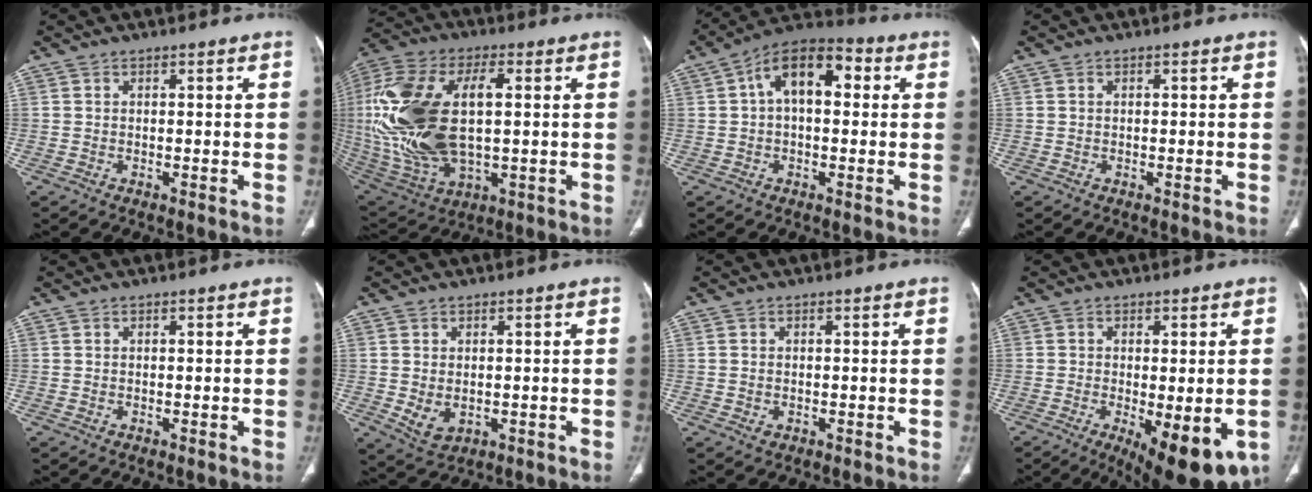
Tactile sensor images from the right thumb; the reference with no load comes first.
{"total": 25.8, "force": [1.6, 13.1, 22.1], "torque": [-0.480, -0.005, 0.035]}
{"total": 12.0, "force": [2.4, 6.6, 9.7], "torque": [-0.142, 0.036, 0.029]}
{"total": 0.0}
{"total": 0.0}
{"total": 4.3, "force": [-0.3, 3.1, 3.0], "torque": [-0.053, -0.009, 0.011]}
{"total": 0.9, "force": [-0.1, 0.8, 0.5], "torque": [-0.012, 0.000, 0.003]}
{"total": 14.0, "force": [-5.5, 5.2, 11.7], "torque": [-0.142, -0.013, -0.067]}